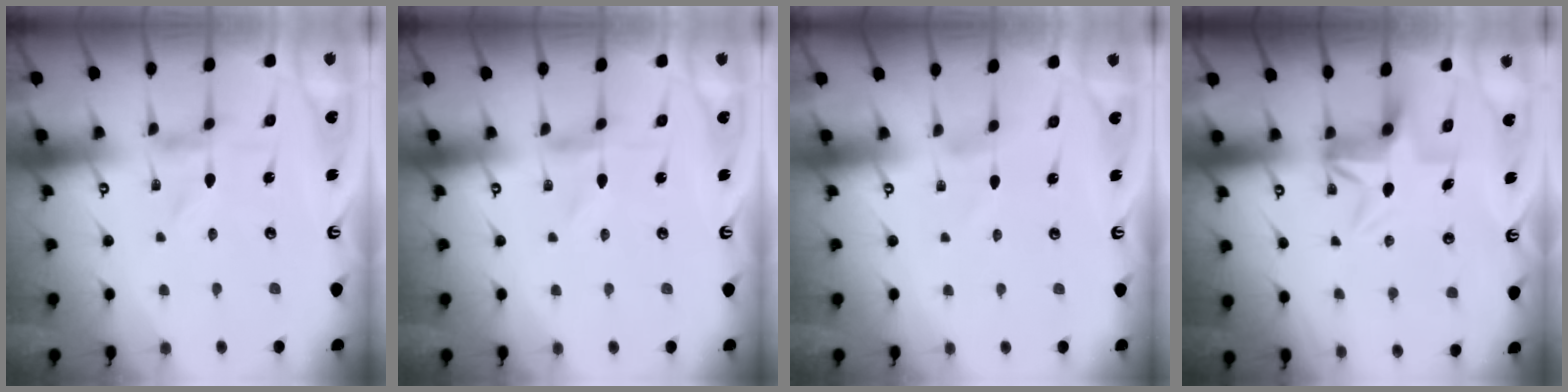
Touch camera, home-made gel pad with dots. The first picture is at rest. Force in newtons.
{"total": 0.6, "press": 0.6, "slide": 0.2}
{"total": 1.2, "press": 1.2, "slide": 0.1}
{"total": 6.4, "press": 6.4, "slide": 0.4}